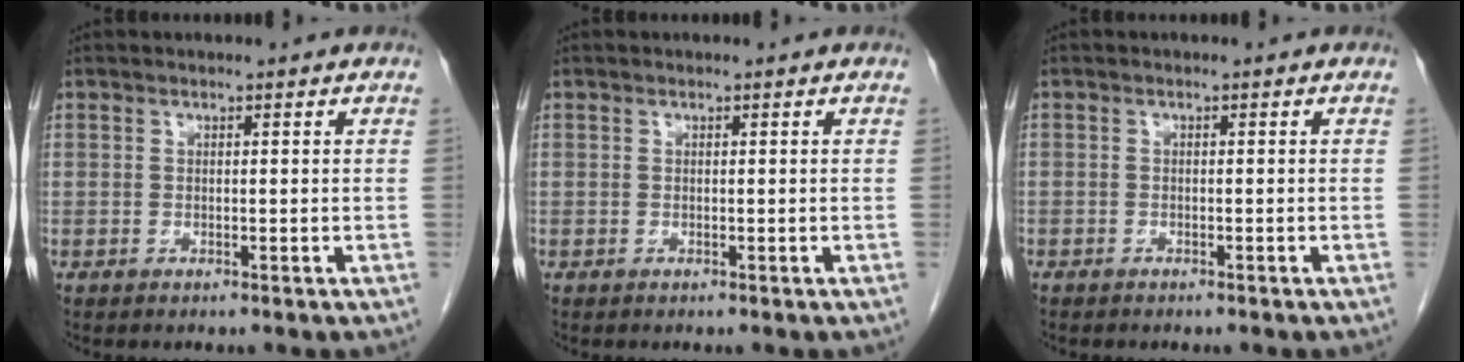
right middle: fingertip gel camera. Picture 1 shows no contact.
{"total": 0.0}
{"total": 0.9, "force": [-0.7, 0.4, 0.2], "torque": [-0.005, 0.002, -0.011]}